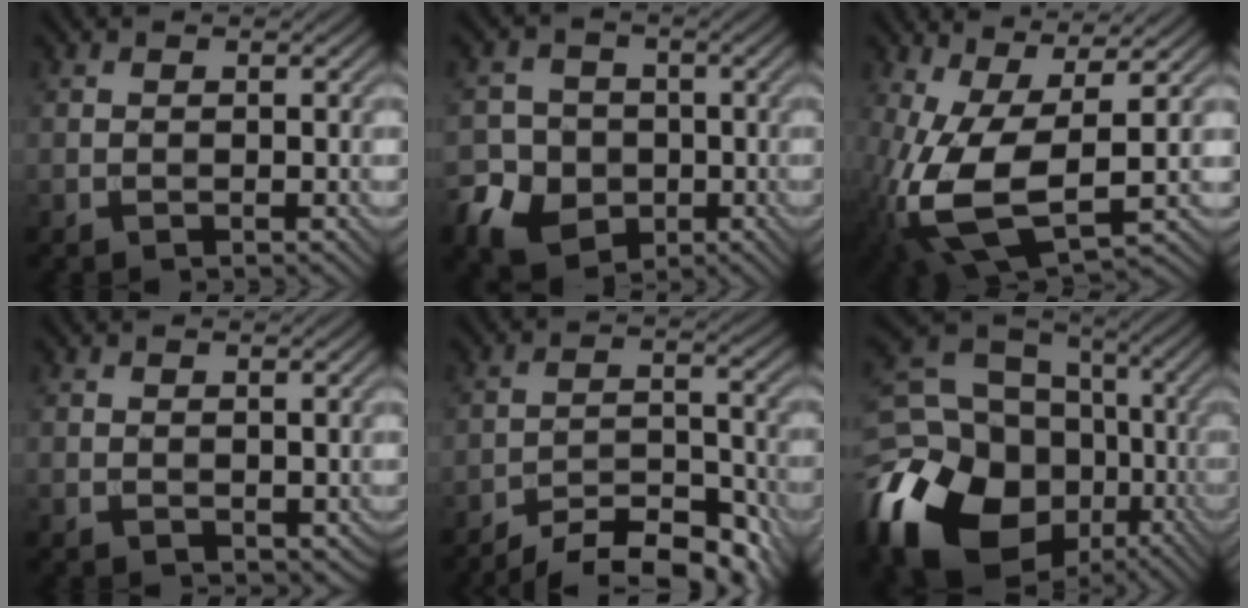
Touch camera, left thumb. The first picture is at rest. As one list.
[{"total": 9.2, "force": [-3.5, 7.8, 3.4], "torque": [-0.083, -0.028, -0.092]}, {"total": 12.2, "force": [-1.3, 5.3, 10.9], "torque": [-0.259, -0.017, -0.016]}, {"total": 0.9, "force": [0.5, 0.5, 0.4], "torque": [-0.013, -0.002, 0.014]}, {"total": 9.3, "force": [-7.9, 2.8, 4.2], "torque": [-0.060, 0.003, -0.128]}, {"total": 21.7, "force": [-8.6, 16.6, 11.1], "torque": [-0.260, -0.043, -0.133]}]